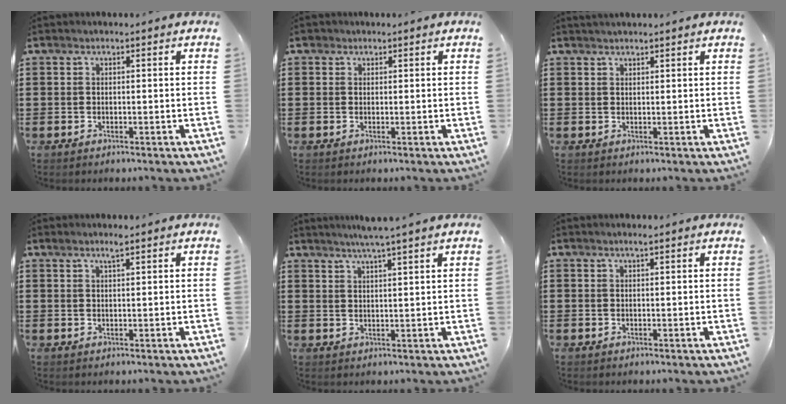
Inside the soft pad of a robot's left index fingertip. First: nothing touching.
{"total": 0.9, "force": [0.6, 0.7, 0.1], "torque": [-0.006, 0.005, 0.011]}
{"total": 1.0, "force": [1.0, 0.2, 0.1], "torque": [-0.003, 0.000, 0.020]}
{"total": 1.9, "force": [1.3, 0.1, 1.4], "torque": [-0.029, 0.000, 0.023]}
{"total": 3.7, "force": [3.1, -0.9, 1.8], "torque": [-0.041, -0.009, 0.053]}
{"total": 0.8, "force": [0.5, 0.0, 0.6], "torque": [-0.011, 0.001, 0.009]}